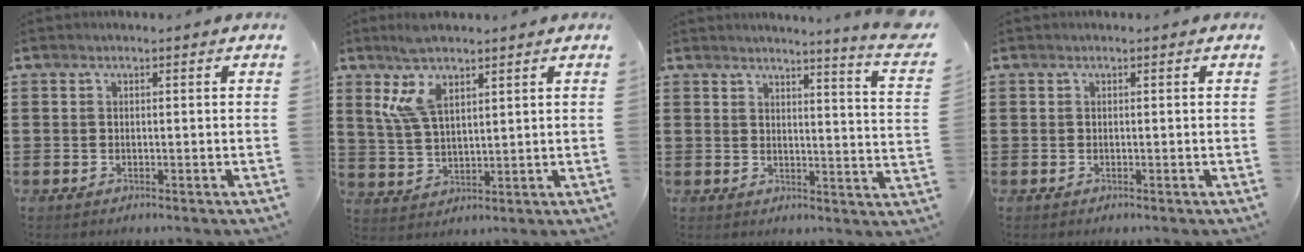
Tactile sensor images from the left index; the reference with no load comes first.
{"total": 7.2, "force": [4.0, 2.2, 5.5], "torque": [-0.130, -0.005, 0.068]}
{"total": 4.1, "force": [3.6, -1.2, 1.6], "torque": [-0.032, -0.040, 0.052]}
{"total": 0.0}